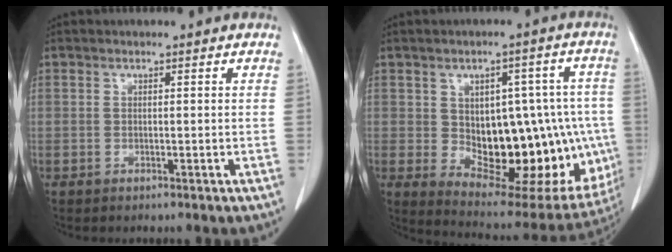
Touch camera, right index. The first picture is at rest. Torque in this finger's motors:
{"motor_torque": [0.66, -0.12, 0.39, 0.13]}